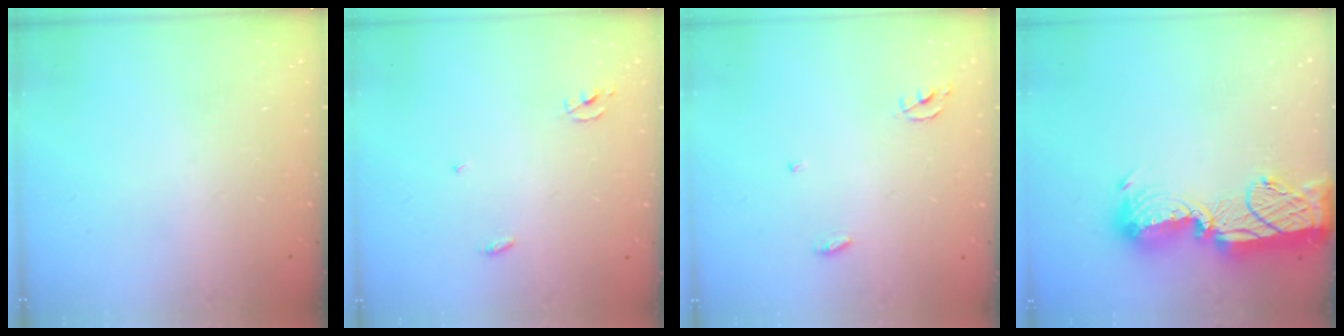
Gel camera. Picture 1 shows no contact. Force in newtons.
{"total": 2.3, "press": 2.3, "slide": 0.1}
{"total": 3.1, "press": 3.1, "slide": 0.2}
{"total": 17.8, "press": 17.8, "slide": 1.2}